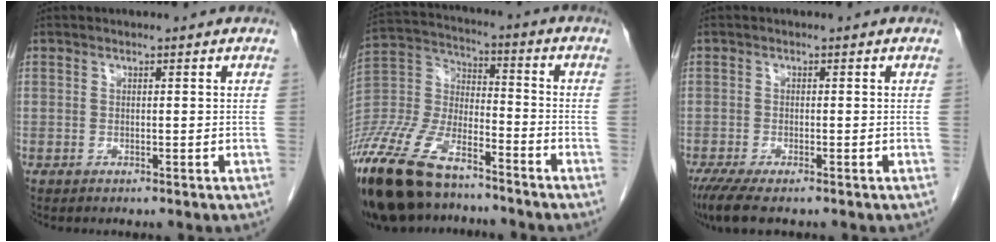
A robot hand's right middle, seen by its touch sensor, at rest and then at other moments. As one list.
[{"total": 20.3, "force": [-15.6, 7.0, 10.9], "torque": [-0.269, -0.017, -0.296]}, {"total": 4.8, "force": [-3.5, 0.8, 3.2], "torque": [-0.059, -0.013, -0.060]}]